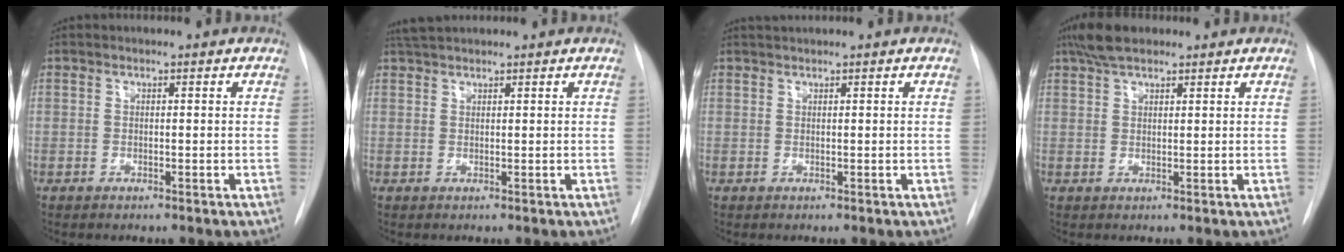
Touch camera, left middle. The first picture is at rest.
{"total": 3.3, "force": [3.1, 0.4, 1.2], "torque": [-0.024, 0.025, 0.057]}
{"total": 1.2, "force": [1.1, -0.3, 0.3], "torque": [-0.007, 0.010, 0.027]}
{"total": 5.0, "force": [3.9, 1.7, 2.7], "torque": [-0.061, 0.017, 0.072]}